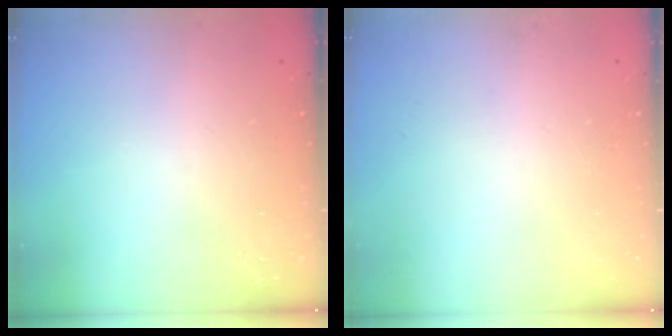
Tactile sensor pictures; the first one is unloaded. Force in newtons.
{"total": 0.0}